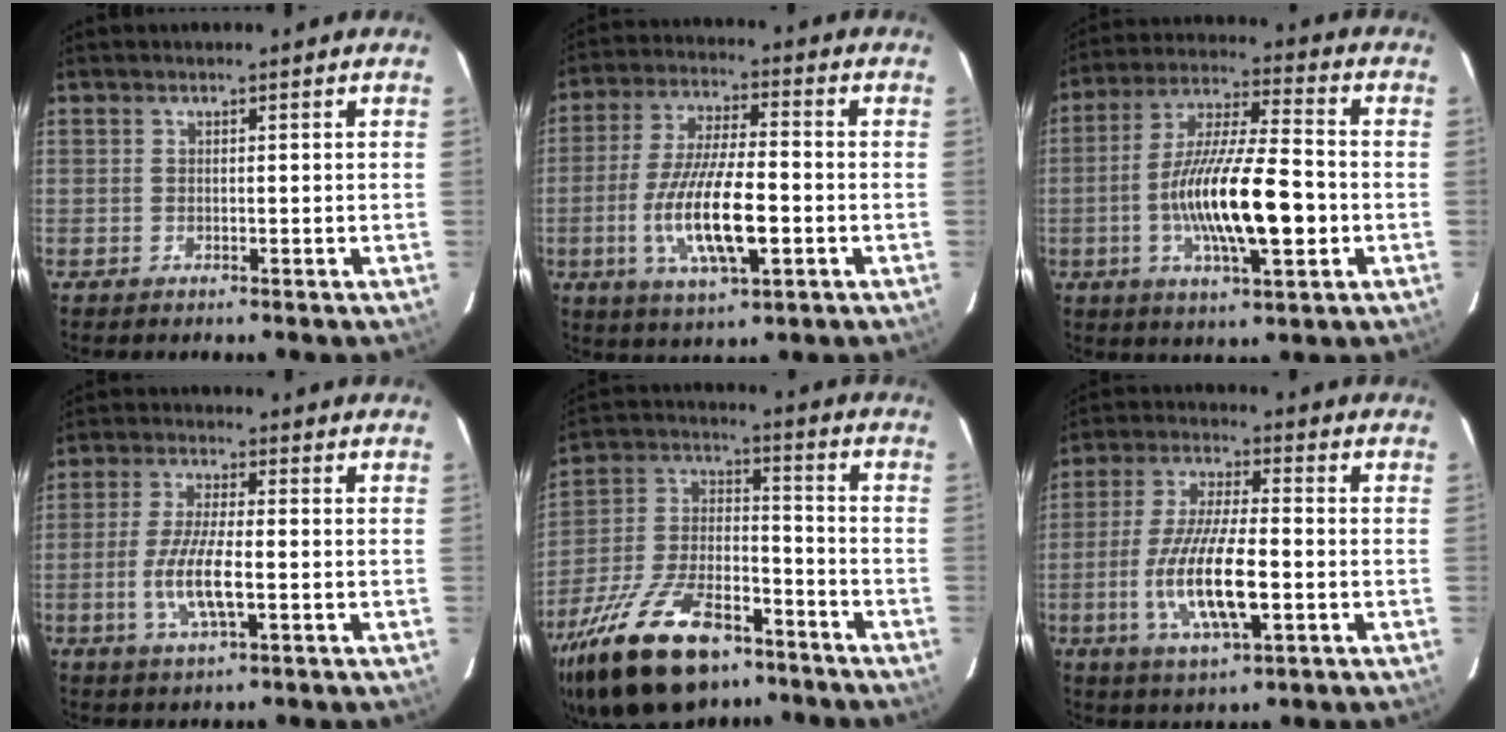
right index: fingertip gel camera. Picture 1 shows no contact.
{"total": 14.6, "force": [-4.0, 3.8, 13.6], "torque": [-0.272, -0.013, -0.068]}
{"total": 17.1, "force": [-3.7, 3.8, 16.3], "torque": [-0.300, -0.003, -0.065]}
{"total": 8.6, "force": [-2.1, 2.0, 8.1], "torque": [-0.164, -0.007, -0.041]}
{"total": 25.0, "force": [-16.5, 11.4, 14.9], "torque": [-0.301, -0.008, -0.269]}
{"total": 14.1, "force": [-3.7, 3.6, 13.1], "torque": [-0.264, -0.011, -0.066]}